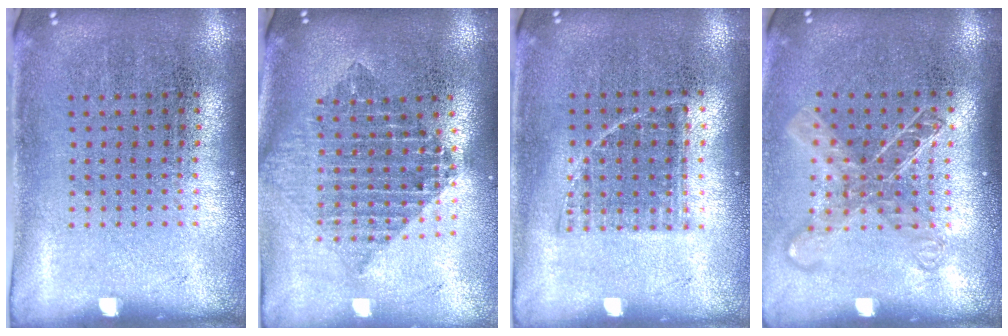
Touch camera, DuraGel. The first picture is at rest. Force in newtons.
{"total": 2.1, "press": 1.7, "slide": 1.2}
{"total": 1.0, "press": 0.8, "slide": 0.6}
{"total": 1.7, "press": 1.3, "slide": 1.0}